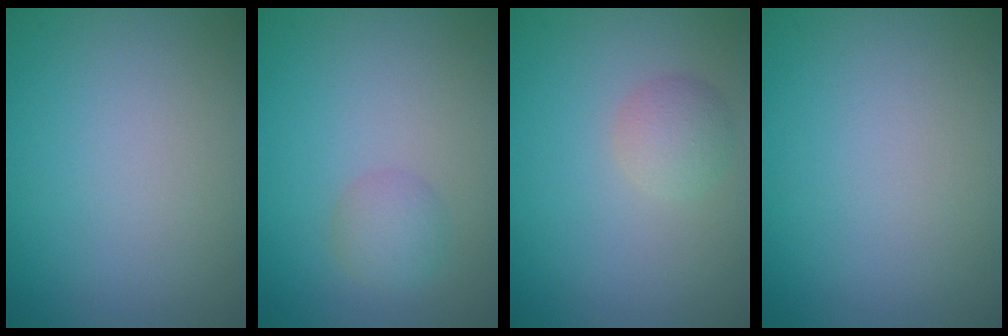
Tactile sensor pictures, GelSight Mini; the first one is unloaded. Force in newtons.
{"total": 1.6, "press": 1.6, "slide": 0.2}
{"total": 2.1, "press": 2.1, "slide": 0.1}
{"total": 0.0}